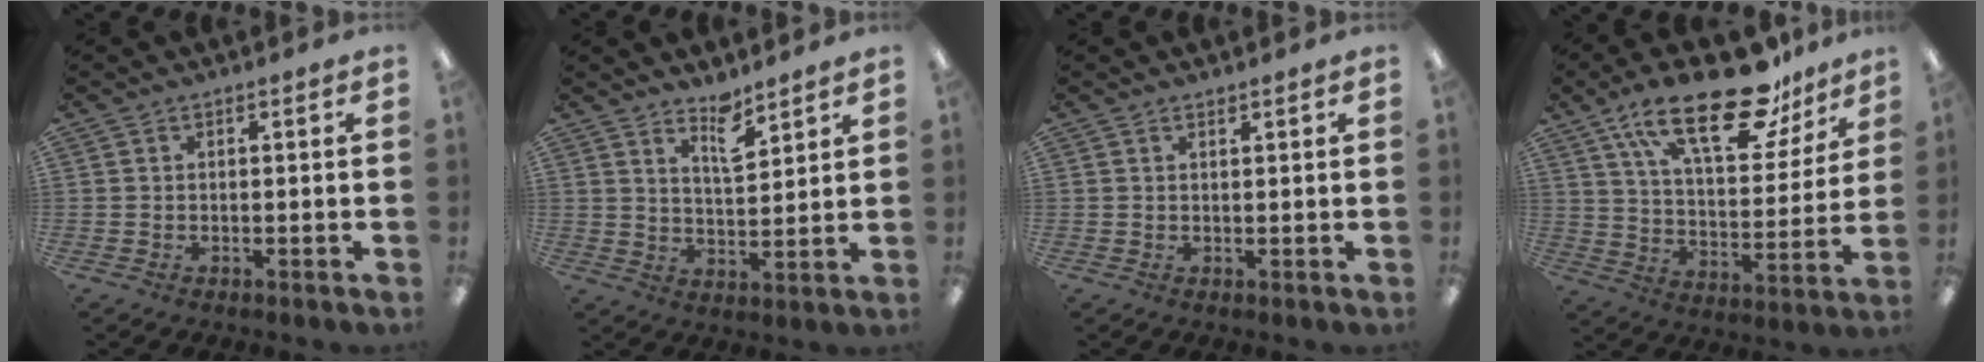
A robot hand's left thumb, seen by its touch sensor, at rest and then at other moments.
{"total": 6.8, "force": [5.3, 2.3, 3.7], "torque": [-0.045, -0.039, 0.088]}
{"total": 0.8, "force": [0.7, 0.1, 0.2], "torque": [-0.003, -0.001, 0.014]}
{"total": 24.5, "force": [16.1, 9.9, 15.6], "torque": [-0.244, -0.089, 0.271]}